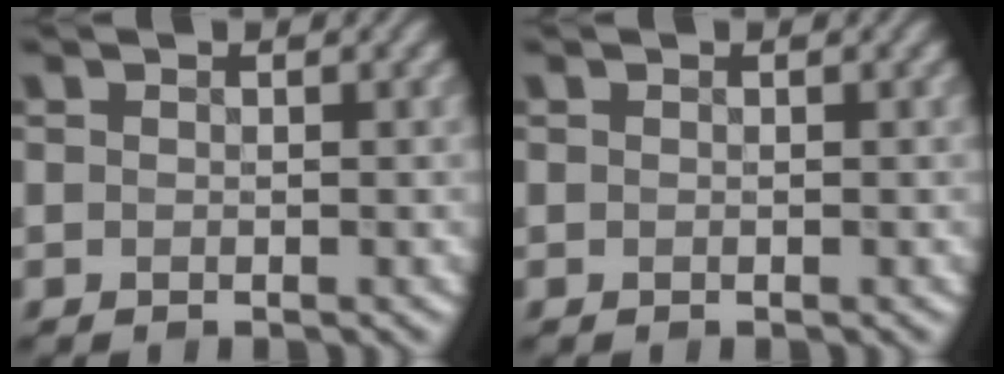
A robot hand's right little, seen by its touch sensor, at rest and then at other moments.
{"total": 0.0}